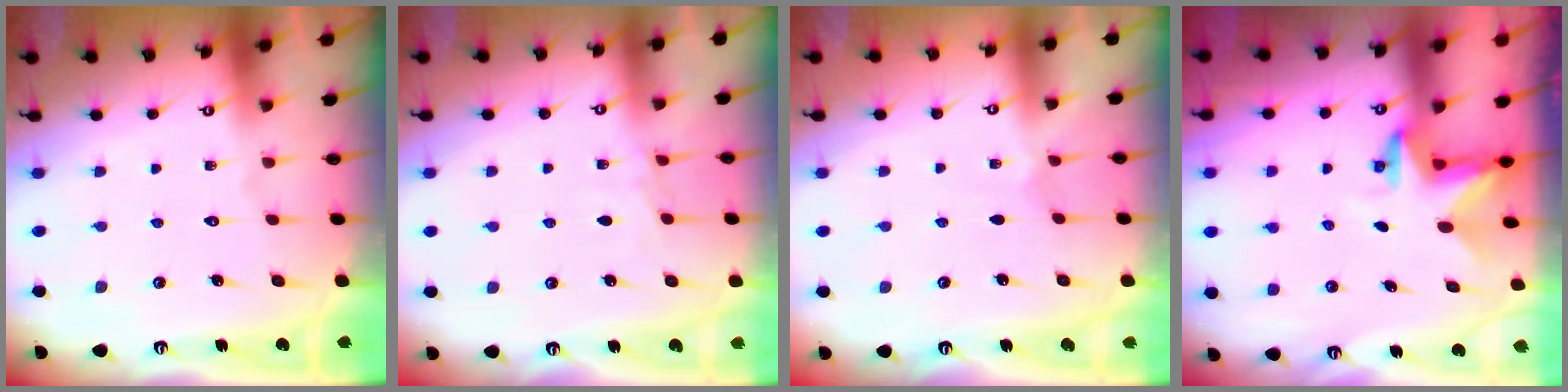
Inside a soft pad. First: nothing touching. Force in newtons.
{"total": 3.2, "press": 3.1, "slide": 0.6}
{"total": 0.6, "press": 0.6, "slide": 0.2}
{"total": 2.8, "press": 2.8, "slide": 0.2}